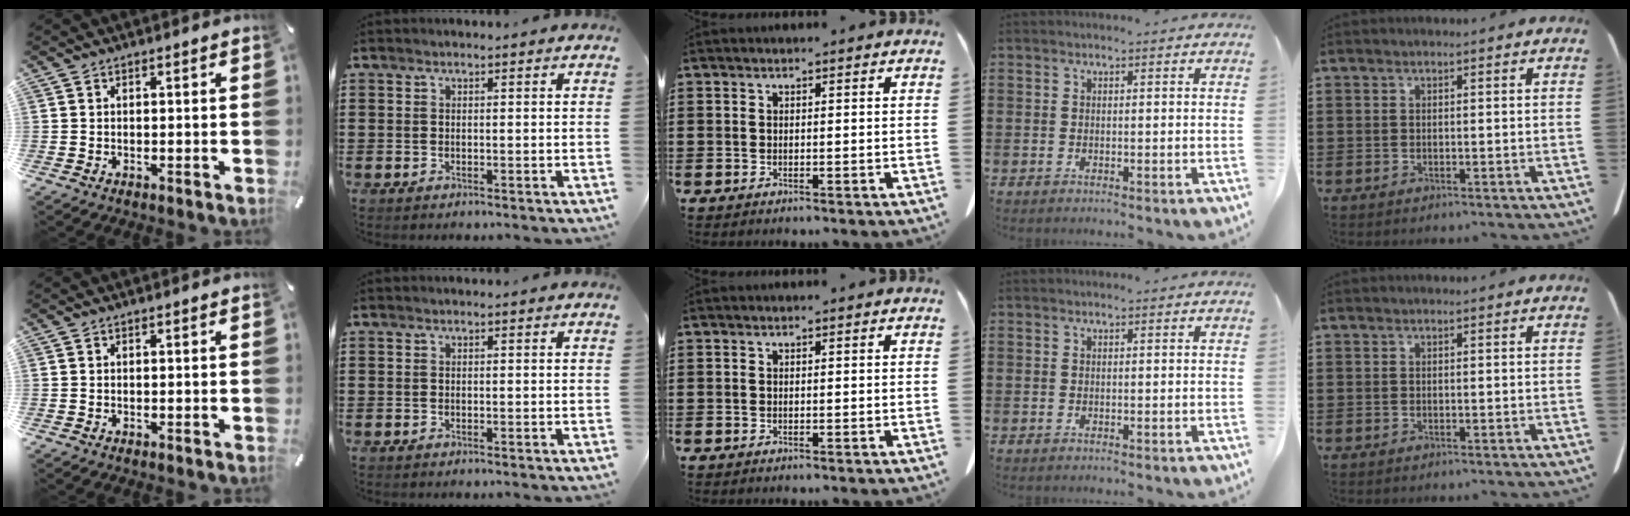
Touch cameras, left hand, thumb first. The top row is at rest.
{}